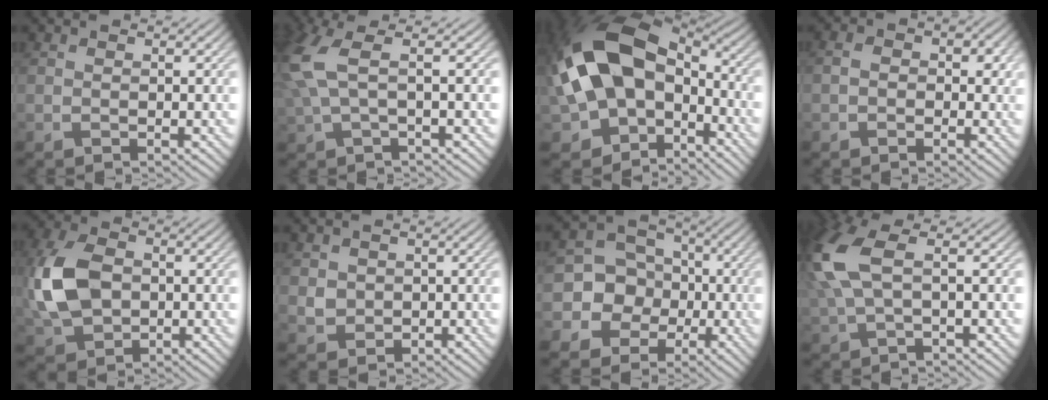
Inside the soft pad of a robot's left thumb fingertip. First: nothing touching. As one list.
[{"total": 6.6, "force": [1.3, 2.0, 6.2], "torque": [-0.143, 0.012, 0.019]}, {"total": 17.8, "force": [-1.7, 11.7, 13.3], "torque": [-0.285, -0.007, -0.037]}, {"total": 3.1, "force": [-0.2, 2.4, 2.0], "torque": [-0.035, 0.004, -0.010]}, {"total": 11.3, "force": [-0.5, 7.8, 8.2], "torque": [-0.218, 0.002, -0.016]}, {"total": 2.3, "force": [0.5, 2.2, 0.6], "torque": [-0.025, -0.006, 0.007]}, {"total": 8.1, "force": [-1.9, 7.5, 2.5], "torque": [-0.059, -0.004, -0.063]}, {"total": 8.7, "force": [1.8, 3.3, 7.8], "torque": [-0.209, 0.016, 0.031]}]